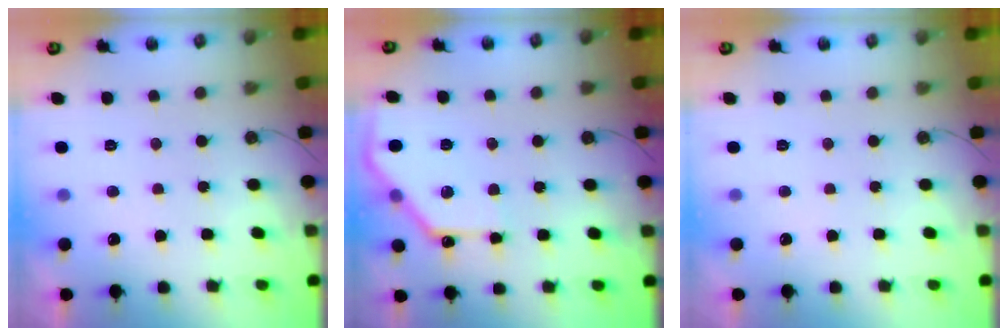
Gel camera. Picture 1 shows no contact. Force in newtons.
{"total": 12.5, "press": 12.5, "slide": 0.5}
{"total": 0.0}